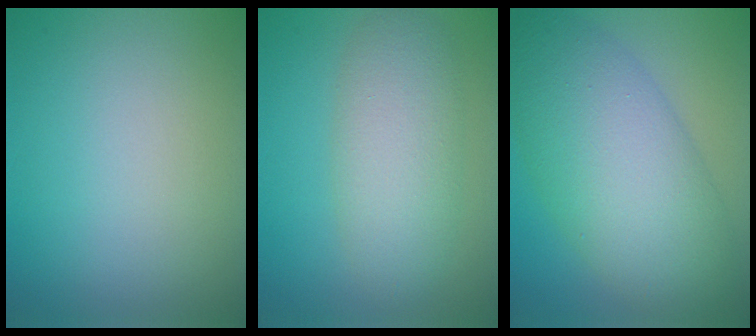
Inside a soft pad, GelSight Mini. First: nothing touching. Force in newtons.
{"total": 5.3, "press": 5.3, "slide": 0.4}
{"total": 10.4, "press": 10.4, "slide": 0.2}